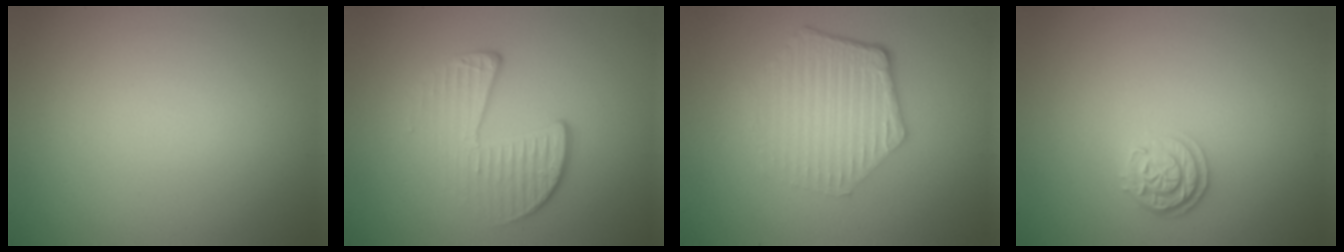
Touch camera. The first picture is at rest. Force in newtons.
{"total": 3.9, "press": 2.7, "slide": 2.9}
{"total": 4.3, "press": 3.3, "slide": 2.8}
{"total": 2.4, "press": 2.1, "slide": 1.3}